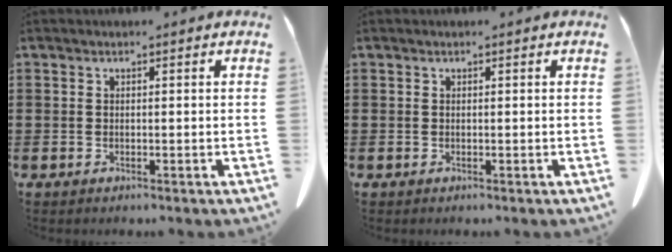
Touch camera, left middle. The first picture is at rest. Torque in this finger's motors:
{"motor_torque": [0.00, 0.00, 0.00, -0.01]}